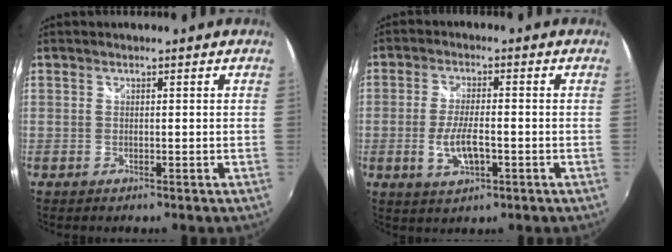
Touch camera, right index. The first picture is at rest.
{"total": 6.4, "force": [-1.8, 2.2, 5.7], "torque": [-0.117, -0.008, -0.031]}